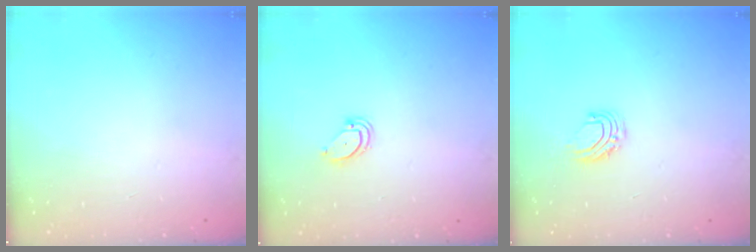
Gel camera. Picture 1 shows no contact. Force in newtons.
{"total": 2.9, "press": 2.9, "slide": 0.2}
{"total": 5.8, "press": 5.8, "slide": 0.6}